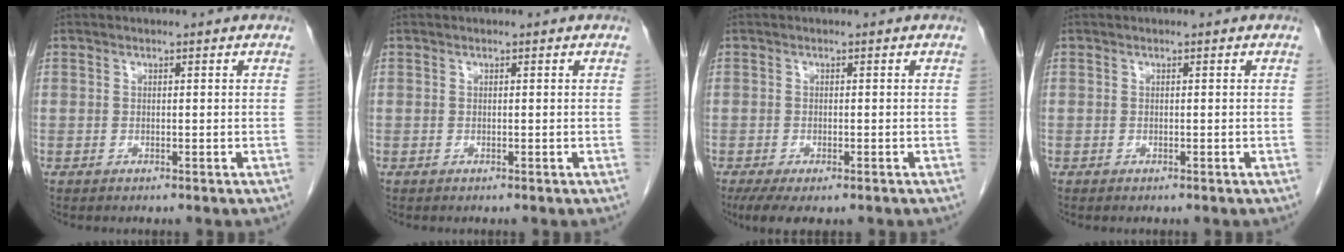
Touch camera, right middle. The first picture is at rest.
{"total": 0.0}
{"total": 5.5, "force": [-3.7, 1.8, 3.6], "torque": [-0.058, -0.014, -0.058]}
{"total": 0.0}